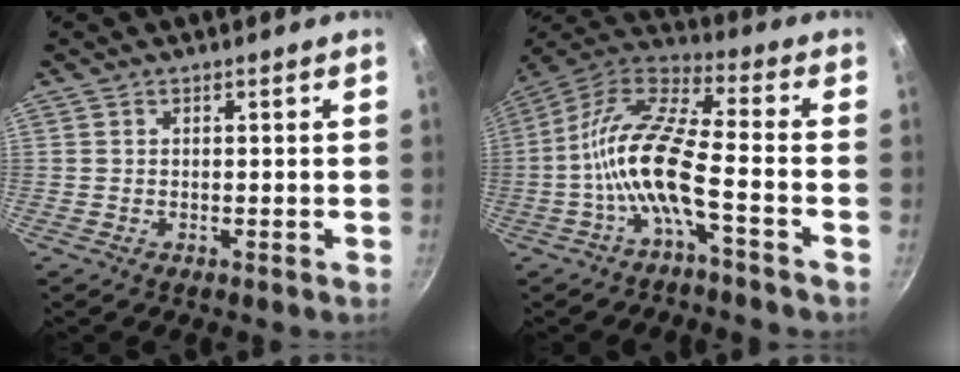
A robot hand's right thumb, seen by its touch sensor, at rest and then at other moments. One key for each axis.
{"total": 14.8, "fx": -4.2, "fy": 3.6, "fz": 13.7, "tx": -0.296, "ty": 0.054, "tz": -0.089}